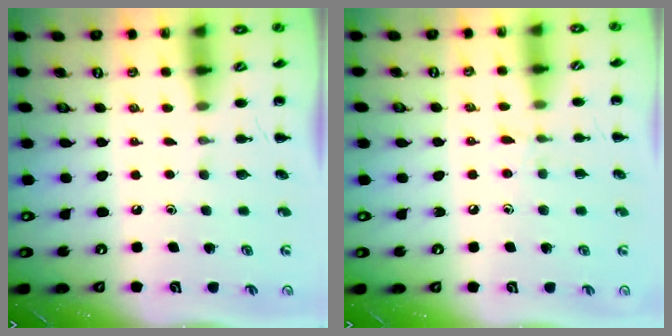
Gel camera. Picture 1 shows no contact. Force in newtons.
{"total": 6.4, "press": 5.9, "slide": 2.3}